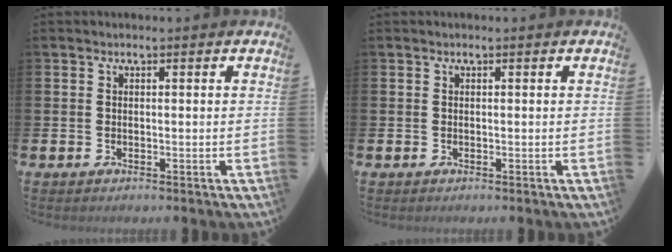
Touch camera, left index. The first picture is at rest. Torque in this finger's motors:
{"motor_torque": [0.00, 0.00, 0.02, 0.01]}